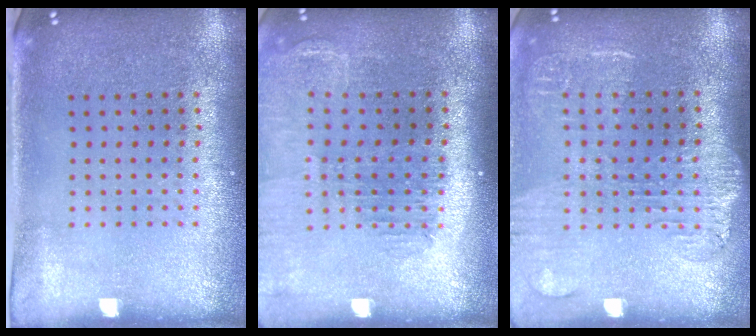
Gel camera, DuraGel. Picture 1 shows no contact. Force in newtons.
{"total": 1.4, "press": 1.4, "slide": 0.2}
{"total": 1.8, "press": 1.5, "slide": 0.9}